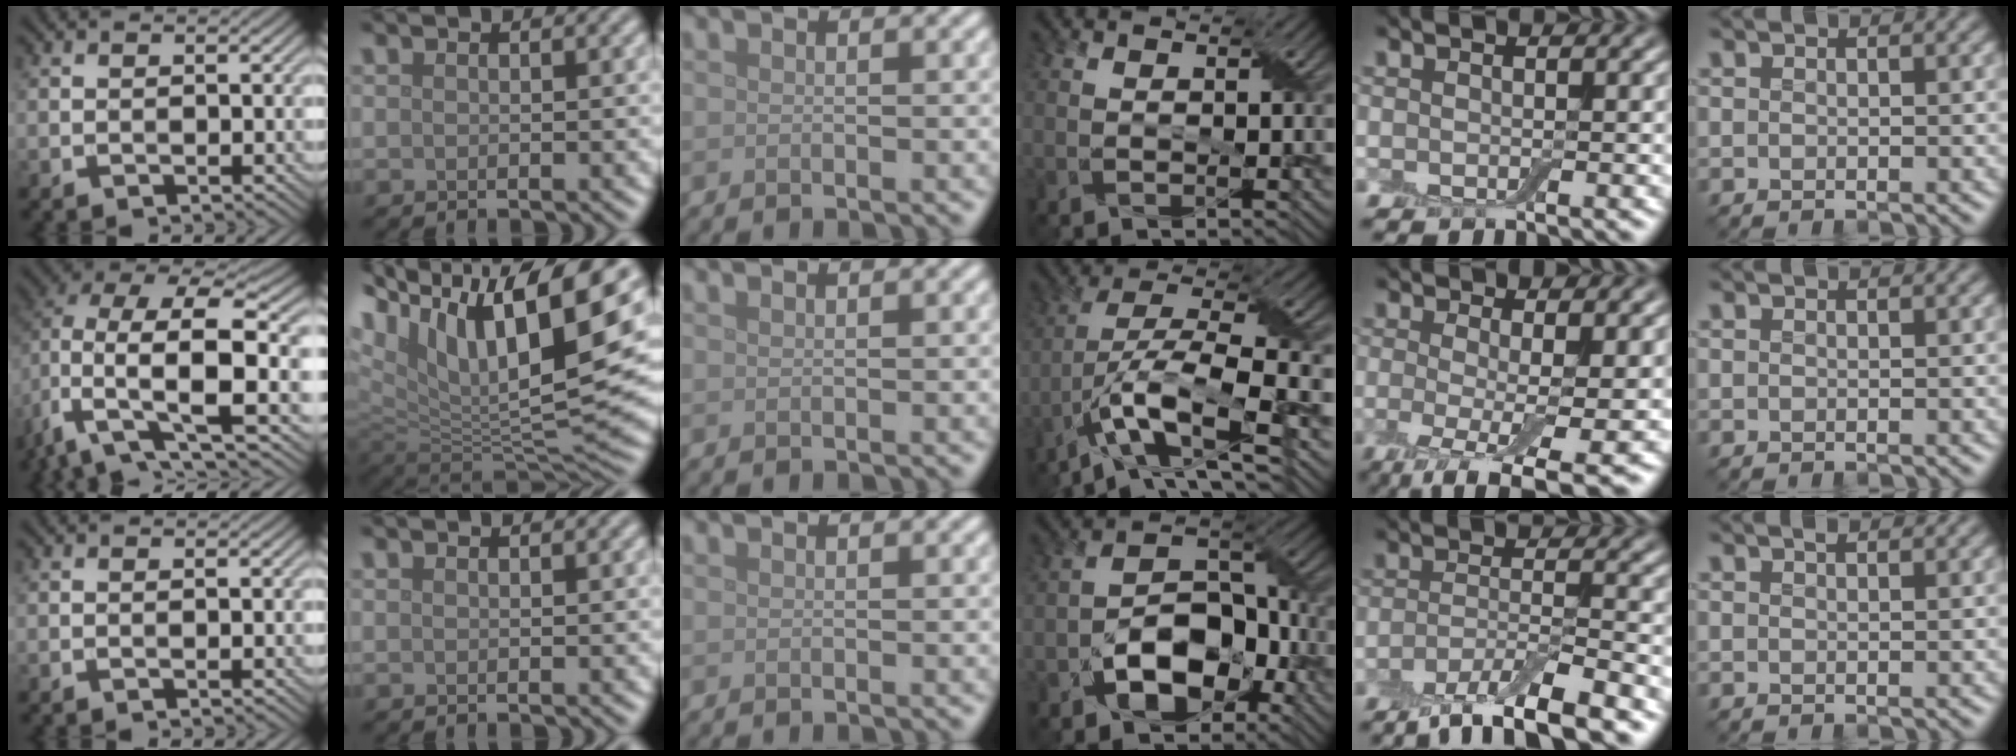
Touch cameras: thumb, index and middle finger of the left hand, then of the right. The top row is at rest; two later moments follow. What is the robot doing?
{"motion": "peel", "object": "bubble wrap"}